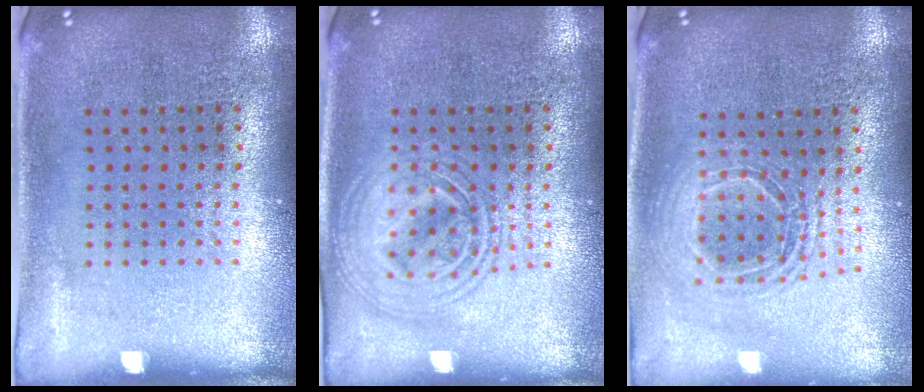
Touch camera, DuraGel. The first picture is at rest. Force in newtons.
{"total": 2.8, "press": 2.8, "slide": 0.4}
{"total": 1.7, "press": 1.4, "slide": 0.9}